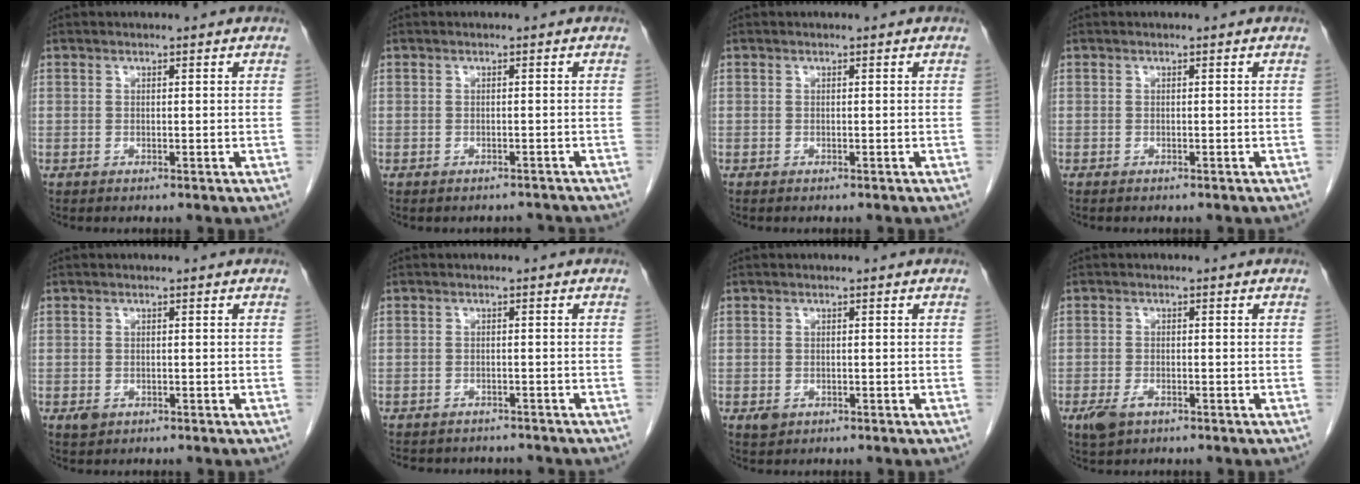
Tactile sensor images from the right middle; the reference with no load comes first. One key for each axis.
{"total": 2.3, "fx": -2.2, "fy": 0.8, "fz": -0.3, "tx": 0.008, "ty": 0.001, "tz": -0.029}
{"total": 0.6, "fx": -0.5, "fy": 0.1, "fz": 0.2, "tx": -0.005, "ty": -0.001, "tz": -0.007}
{"total": 1.6, "fx": -1.3, "fy": 0.4, "fz": 0.7, "tx": -0.014, "ty": -0.003, "tz": -0.013}
{"total": 1.3, "fx": -0.5, "fy": 1.0, "fz": 0.7, "tx": -0.010, "ty": 0.002, "tz": -0.001}
{"total": 7.6, "fx": -6.9, "fy": 2.8, "fz": 1.6, "tx": -0.027, "ty": 0.004, "tz": -0.081}
{"total": 1.4, "fx": -0.5, "fy": 1.1, "fz": 0.6, "tx": -0.010, "ty": 0.002, "tz": -0.001}
{"total": 2.7, "fx": -1.4, "fy": 1.5, "fz": 1.7, "tx": -0.034, "ty": -0.002, "tz": -0.016}